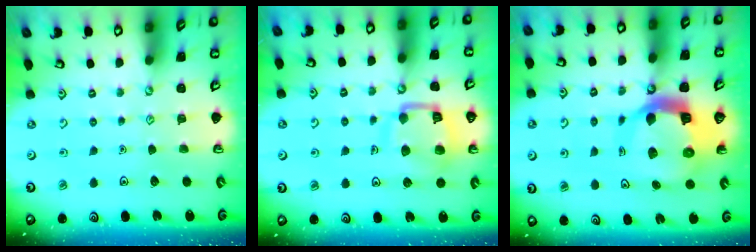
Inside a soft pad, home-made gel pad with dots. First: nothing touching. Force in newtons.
{"total": 12.5, "press": 12.5, "slide": 1.3}
{"total": 14.4, "press": 14.3, "slide": 1.6}